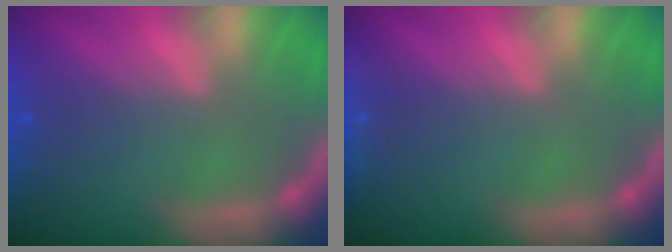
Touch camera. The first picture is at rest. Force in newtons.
{"total": 1.4}